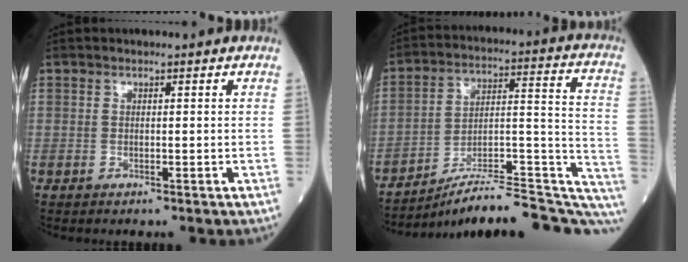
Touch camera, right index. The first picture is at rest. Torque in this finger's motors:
{"motor_torque": [0.82, -1.32, 0.14, 0.09]}